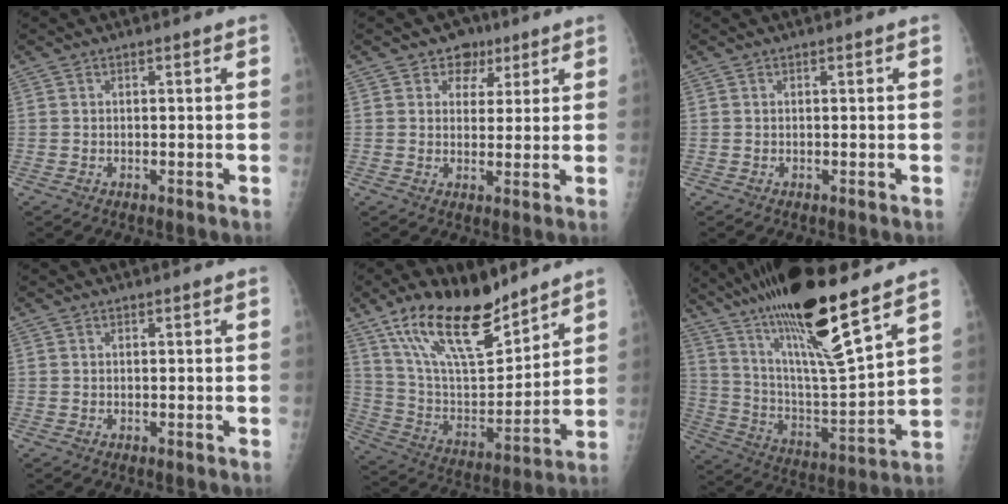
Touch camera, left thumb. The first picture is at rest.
{"total": 5.2, "force": [3.1, 4.1, 1.2], "torque": [0.012, -0.010, 0.043]}
{"total": 0.0}
{"total": 0.0}
{"total": 20.7, "force": [14.5, 7.8, 12.5], "torque": [-0.184, -0.072, 0.267]}
{"total": 23.4, "force": [16.2, 3.1, 16.6], "torque": [-0.278, -0.069, 0.292]}